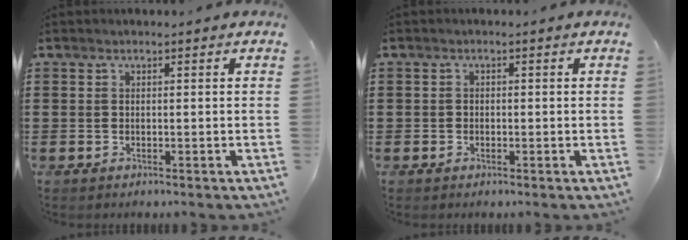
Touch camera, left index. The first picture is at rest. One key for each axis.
{"total": 0.7, "fx": -0.3, "fy": 0.6, "fz": 0.2, "tx": -0.006, "ty": 0.002, "tz": -0.006}